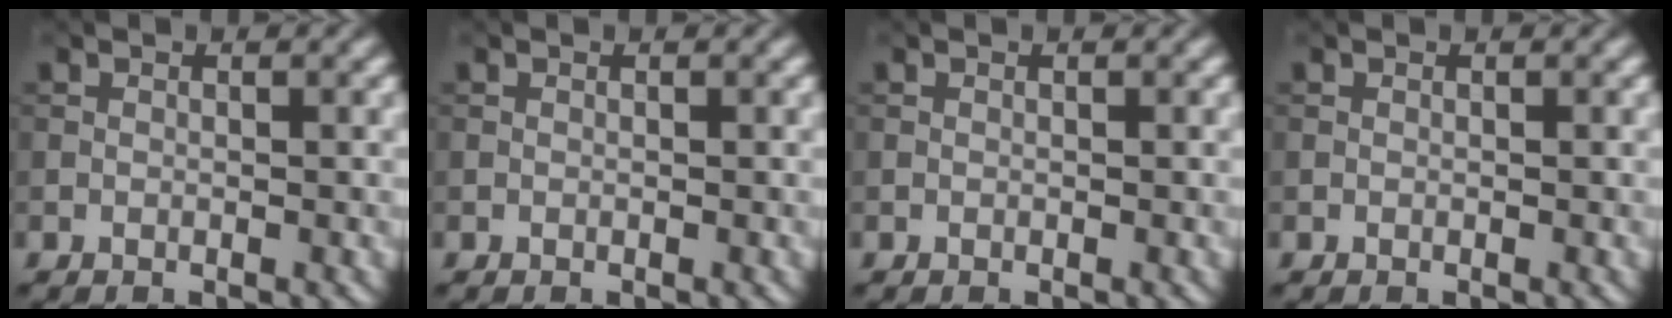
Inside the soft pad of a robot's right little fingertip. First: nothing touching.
{"total": 0.0}
{"total": 0.0}
{"total": 0.0}